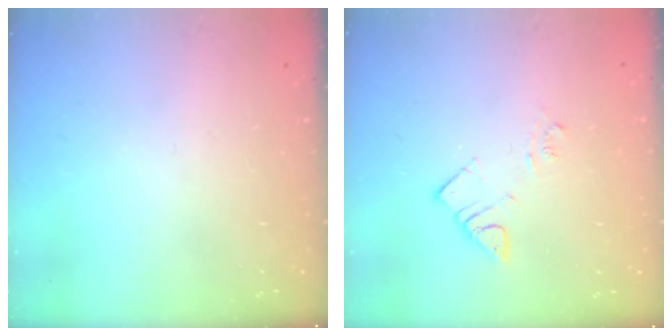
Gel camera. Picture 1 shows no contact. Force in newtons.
{"total": 6.0, "press": 6.0, "slide": 0.5}